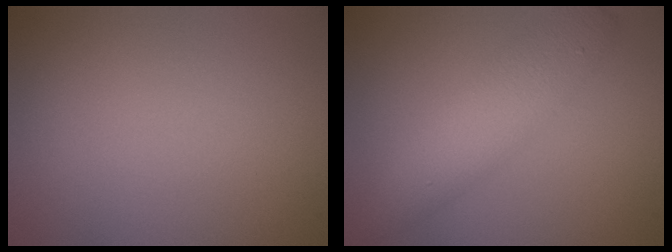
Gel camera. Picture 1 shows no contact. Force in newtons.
{"total": 4.4, "press": 4.4, "slide": 0.1}